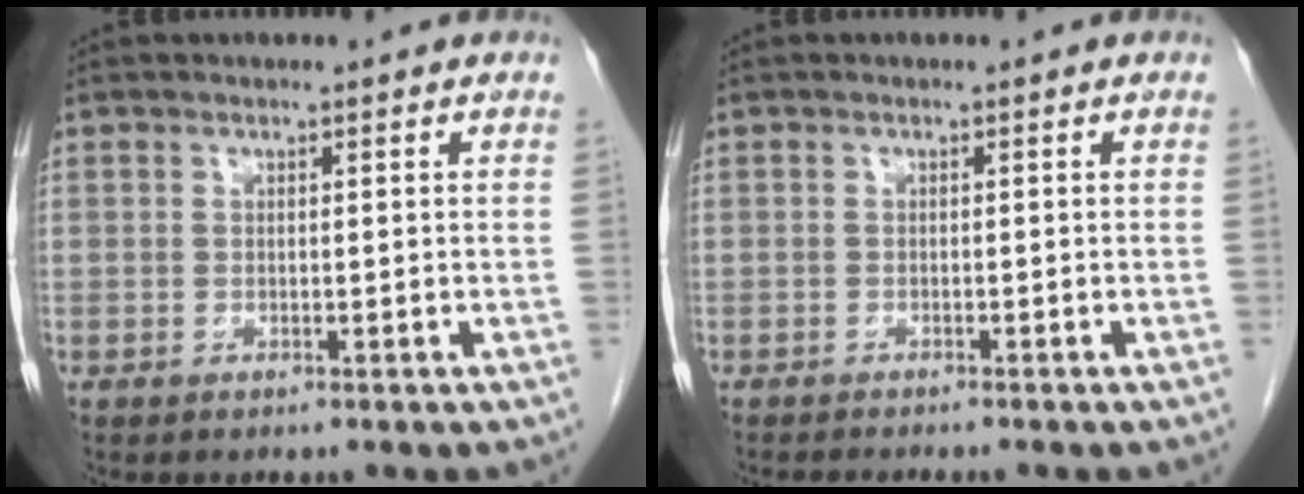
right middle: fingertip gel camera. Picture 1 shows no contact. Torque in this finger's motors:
{"motor_torque": [0.06, -0.04, 0.00, 0.00]}